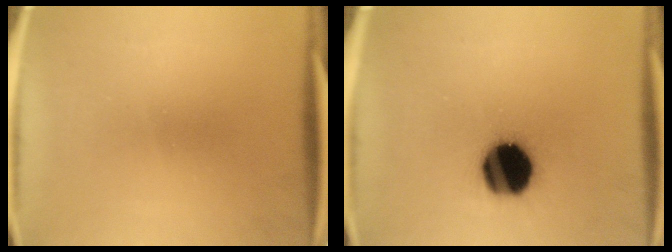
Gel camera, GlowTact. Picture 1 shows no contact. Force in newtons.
{"total": 17.1}